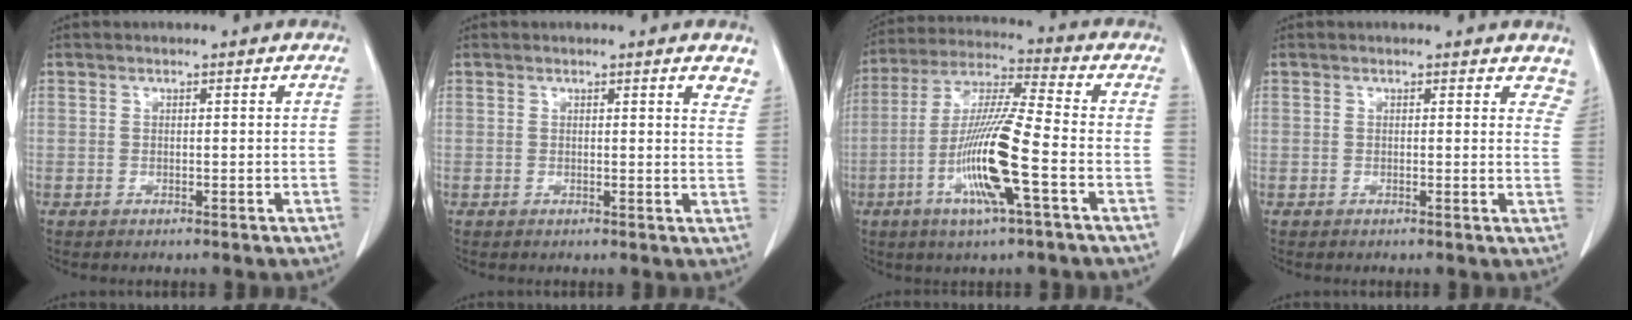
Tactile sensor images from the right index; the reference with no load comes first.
{"total": 3.6, "force": [3.1, 0.7, 1.7], "torque": [-0.014, -0.013, 0.017]}
{"total": 13.8, "force": [-4.4, 0.1, 13.1], "torque": [-0.265, -0.009, -0.090]}
{"total": 4.9, "force": [4.4, 2.0, 1.0], "torque": [0.018, -0.010, 0.021]}